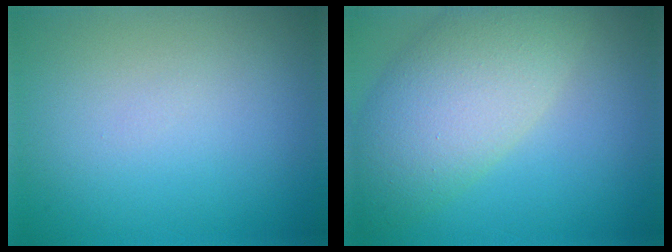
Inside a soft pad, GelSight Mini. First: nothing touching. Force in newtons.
{"total": 8.0, "press": 8.0, "slide": 0.6}